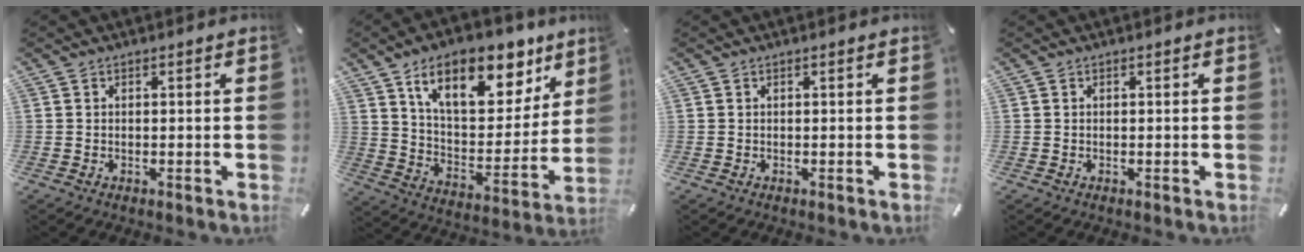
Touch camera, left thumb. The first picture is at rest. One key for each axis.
{"total": 19.2, "fx": 12.5, "fy": 9.7, "fz": 10.9, "tx": -0.164, "ty": -0.070, "tz": 0.212}
{"total": 0.0}
{"total": 0.0}